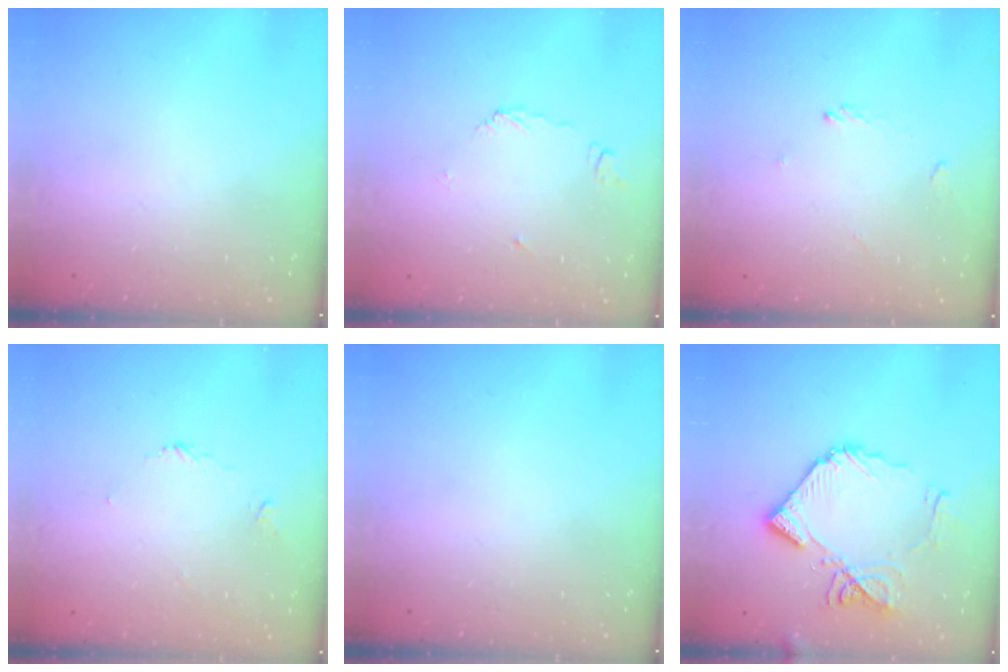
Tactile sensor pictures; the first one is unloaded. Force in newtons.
{"total": 5.5, "press": 5.5, "slide": 0.1}
{"total": 0.6, "press": 0.3, "slide": 0.5}
{"total": 3.5, "press": 3.4, "slide": 0.4}
{"total": 0.0}
{"total": 15.1, "press": 14.9, "slide": 1.9}